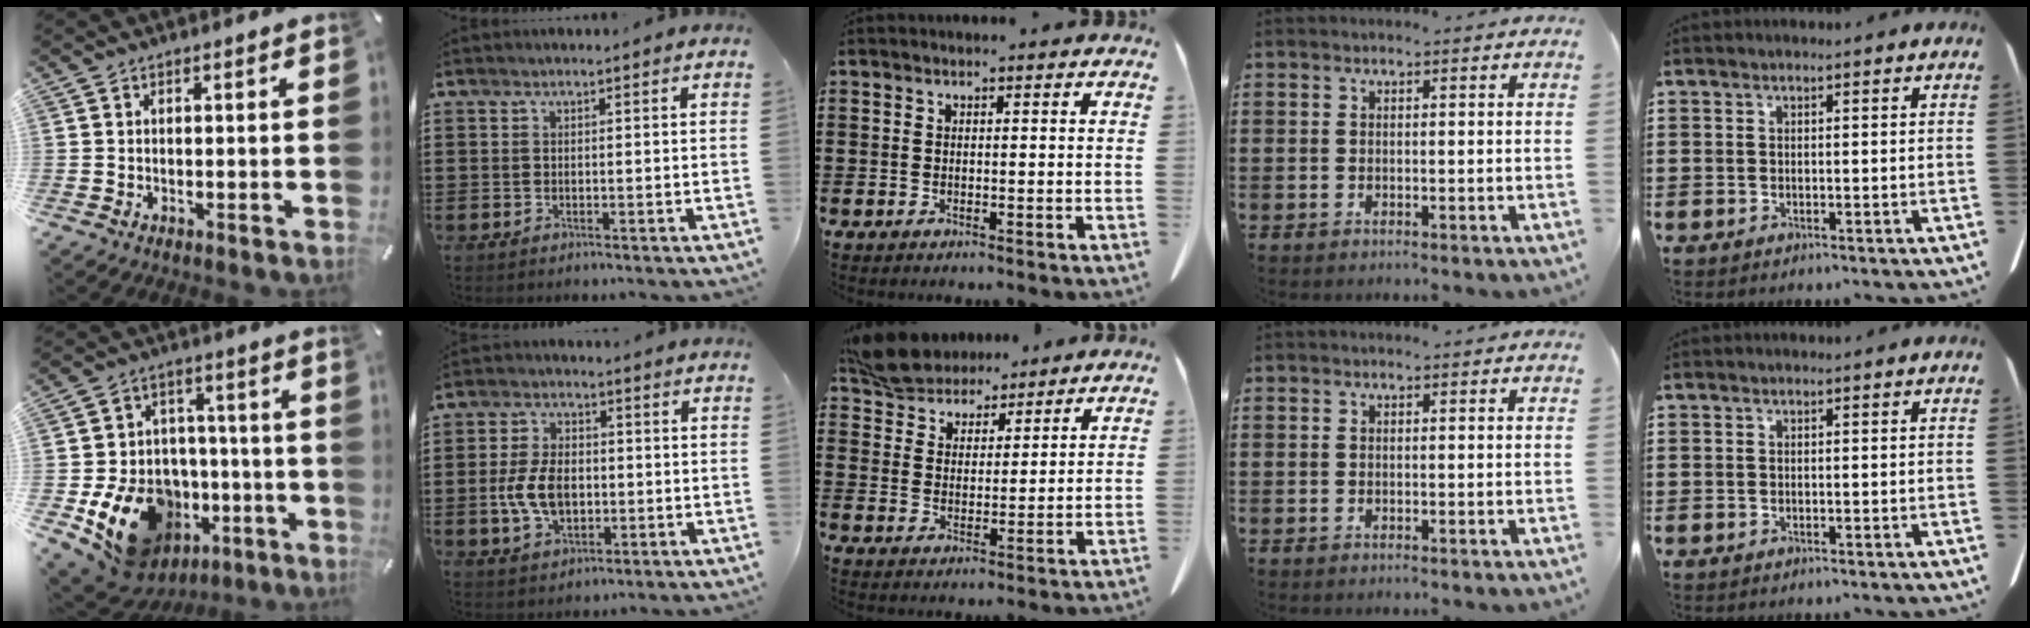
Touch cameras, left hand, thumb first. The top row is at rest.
{"thumb": {"total": 19.2, "force": [-6.6, 14.8, 10.3], "torque": [-0.176, 0.037, -0.085]}, "index": {"total": 7.7, "force": [-1.0, 4.7, 5.9], "torque": [-0.142, 0.002, -0.025]}, "middle": {"total": 6.7, "force": [6.2, 2.3, 1.0], "torque": [-0.052, -0.020, 0.119]}}